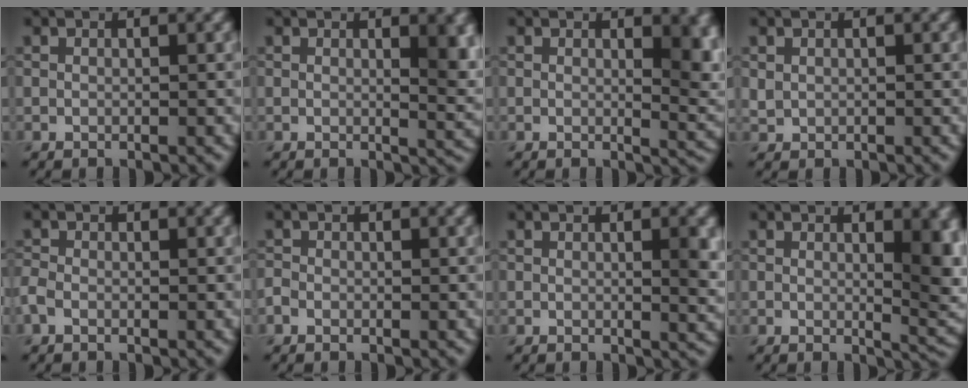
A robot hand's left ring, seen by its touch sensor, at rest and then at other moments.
{"total": 3.9, "force": [1.2, 1.2, 3.5], "torque": [-0.033, -0.002, 0.017]}
{"total": 4.9, "force": [1.2, 1.8, 4.4], "torque": [-0.041, -0.007, 0.020]}
{"total": 0.7, "force": [0.3, 0.7, 0.2], "torque": [-0.003, -0.002, 0.007]}
{"total": 1.2, "force": [-0.7, 0.7, 0.7], "torque": [-0.018, 0.001, -0.020]}
{"total": 0.7, "force": [-0.5, 0.5, 0.2], "torque": [-0.003, 0.000, -0.013]}
{"total": 2.4, "force": [0.3, 0.6, 2.3], "torque": [-0.027, -0.005, 0.004]}
{"total": 5.8, "force": [0.9, 1.9, 5.4], "torque": [-0.047, -0.006, 0.017]}